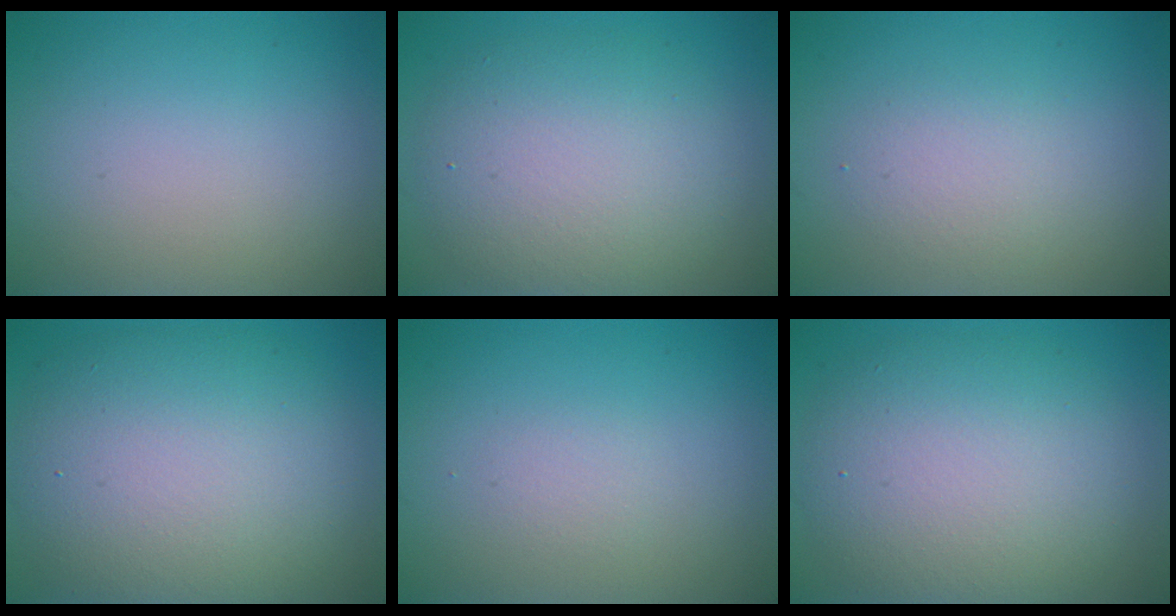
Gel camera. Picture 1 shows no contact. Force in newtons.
{"total": 6.5, "press": 6.5, "slide": 0.4}
{"total": 2.2, "press": 2.2, "slide": 0.1}
{"total": 10.1, "press": 10.1, "slide": 0.6}
{"total": 0.9, "press": 0.9, "slide": 0.1}
{"total": 8.3, "press": 8.3, "slide": 0.4}